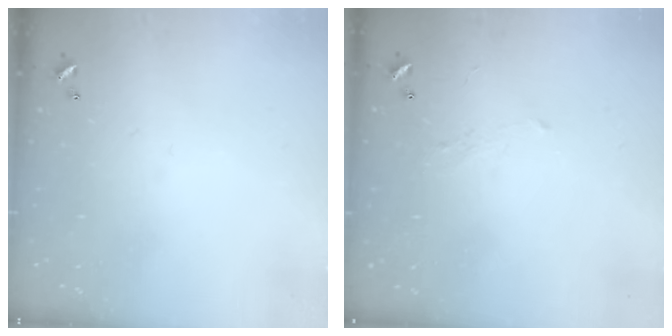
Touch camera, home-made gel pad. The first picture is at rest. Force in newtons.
{"total": 1.0, "press": 0.8, "slide": 0.5}